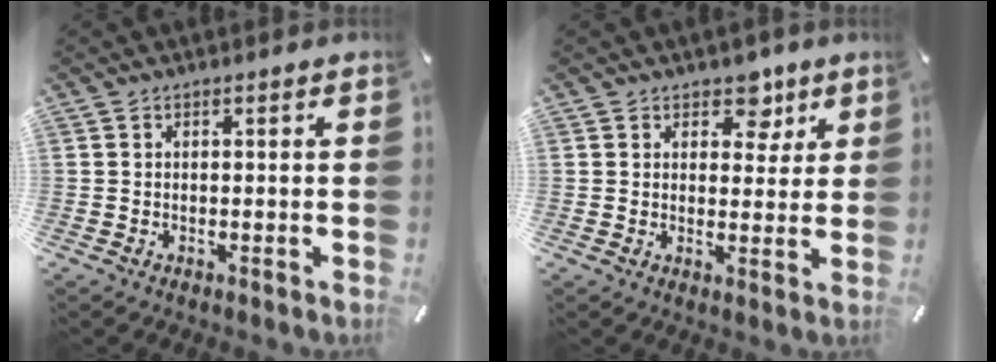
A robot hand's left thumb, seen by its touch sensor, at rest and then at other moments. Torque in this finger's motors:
{"motor_torque": [0.27, -0.36, -0.15, -0.04, -0.01]}